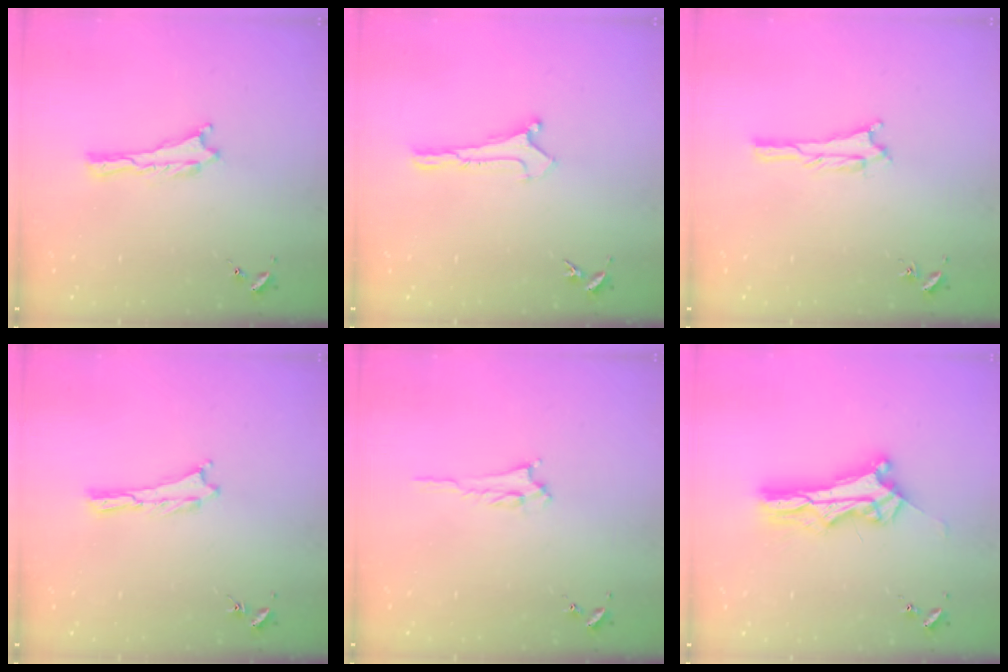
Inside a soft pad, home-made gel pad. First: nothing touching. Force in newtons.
{"total": 0.0}
{"total": 0.6, "press": 0.6, "slide": 0.1}
{"total": 0.0}
{"total": 2.2, "press": 2.2, "slide": 0.3}
{"total": 9.2, "press": 9.2, "slide": 0.7}